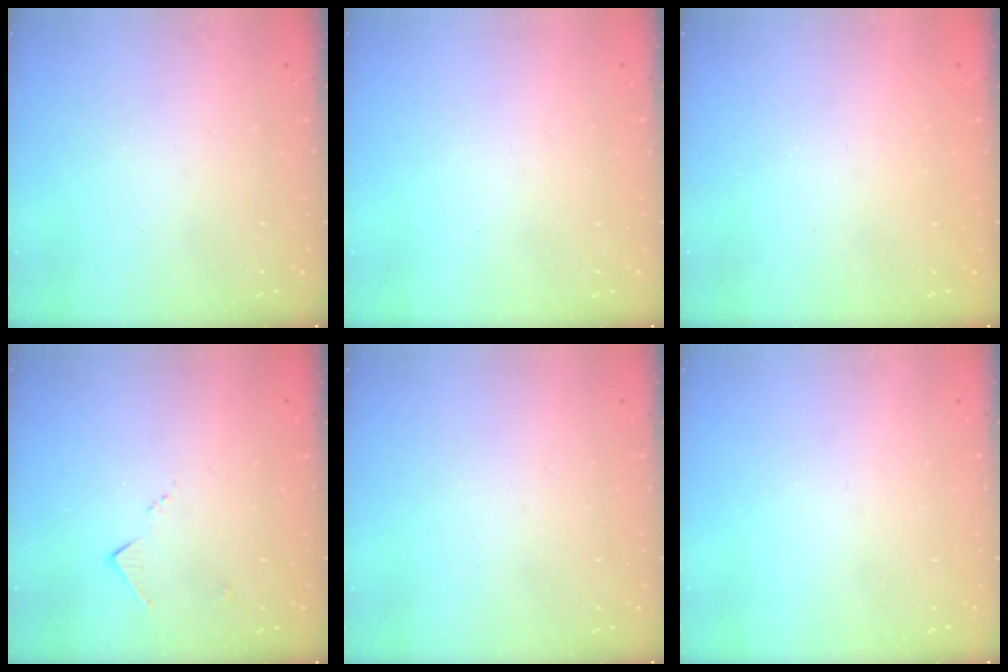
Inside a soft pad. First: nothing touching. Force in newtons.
{"total": 0.0}
{"total": 1.5, "press": 1.2, "slide": 0.8}
{"total": 6.1, "press": 6.0, "slide": 0.8}
{"total": 0.0}
{"total": 0.0}